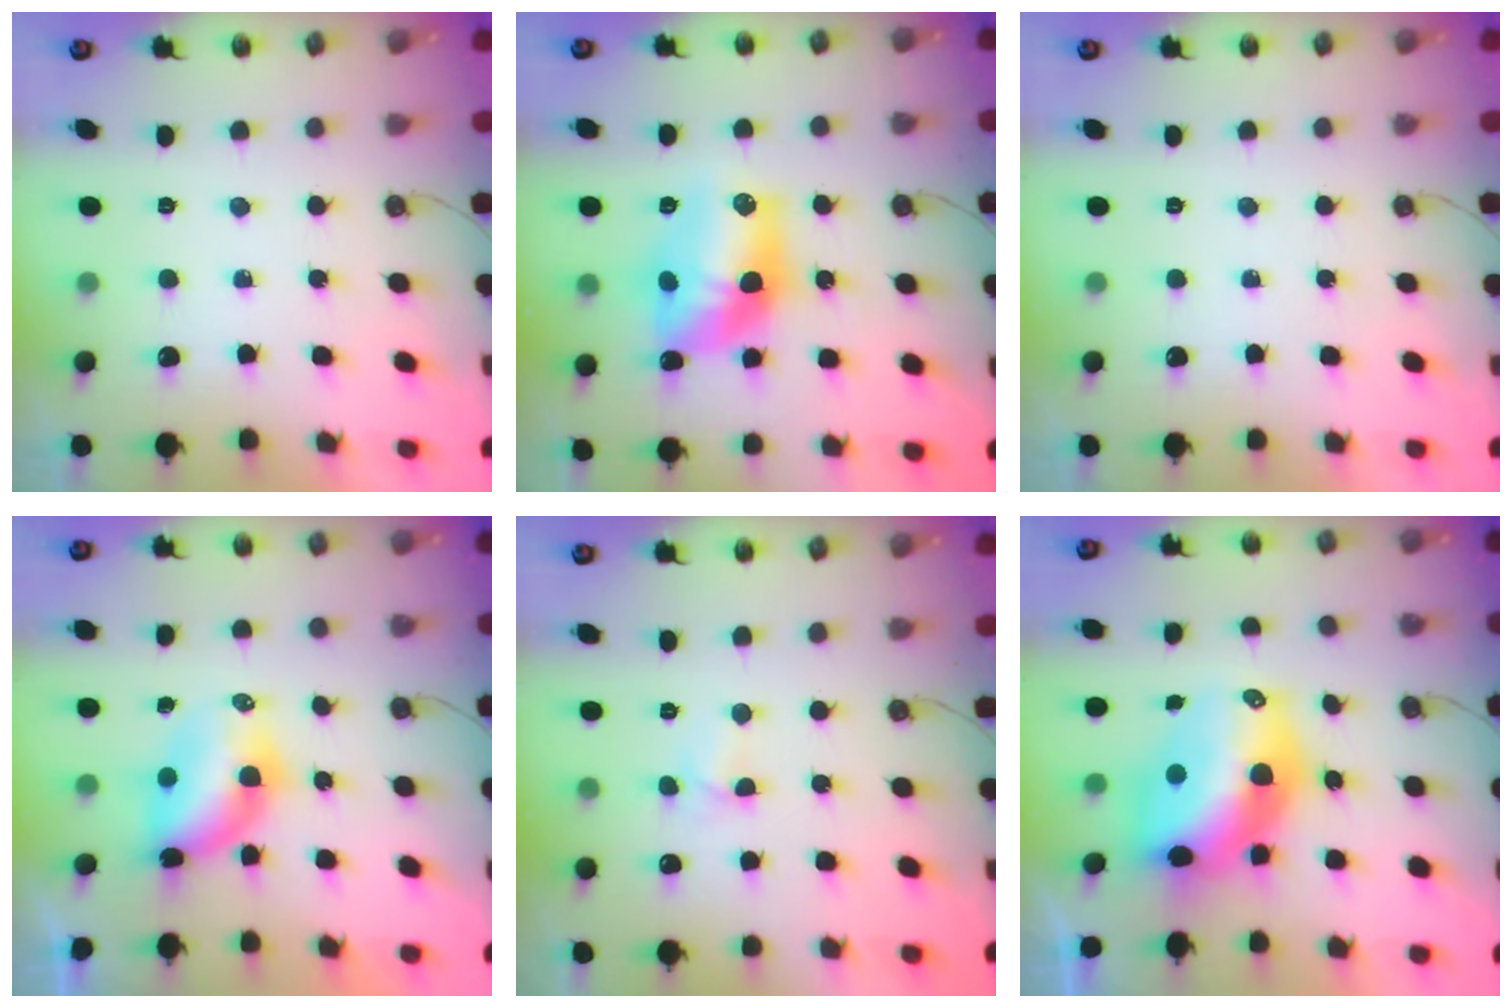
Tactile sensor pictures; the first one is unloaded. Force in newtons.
{"total": 13.7, "press": 13.6, "slide": 0.9}
{"total": 0.0}
{"total": 6.0, "press": 6.0, "slide": 0.3}
{"total": 3.5, "press": 3.4, "slide": 0.5}
{"total": 14.2, "press": 14.1, "slide": 1.1}